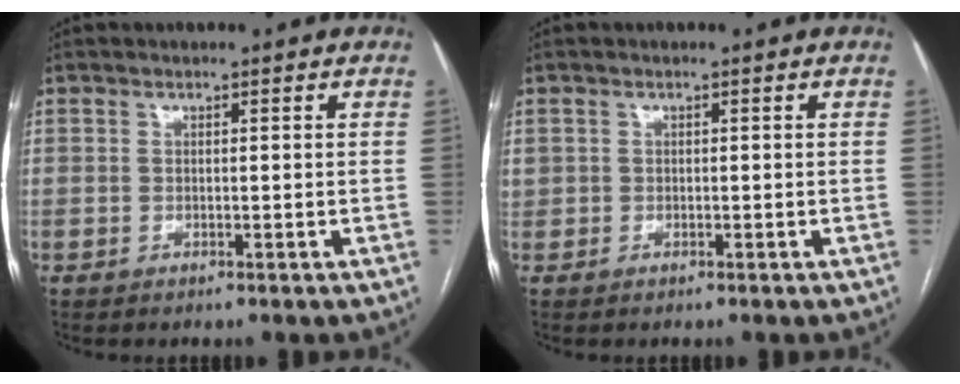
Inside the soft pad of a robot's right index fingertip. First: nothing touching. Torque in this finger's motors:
{"motor_torque": [-0.03, -0.04, -0.03, -0.01]}